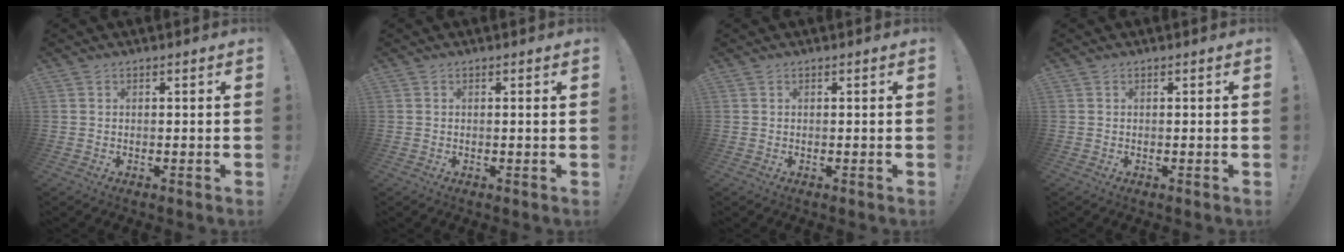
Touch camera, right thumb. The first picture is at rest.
{"total": 0.8, "force": [0.2, -0.2, 0.8], "torque": [-0.008, -0.003, 0.002]}
{"total": 0.0}
{"total": 0.0}